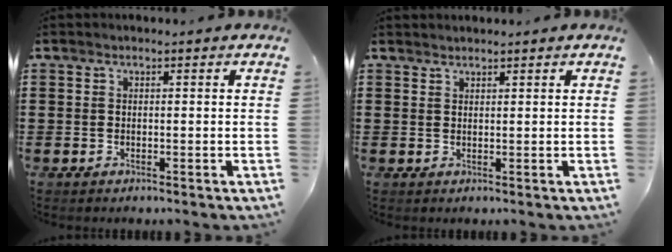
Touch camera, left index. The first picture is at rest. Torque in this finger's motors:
{"motor_torque": [0.12, 0.13, -0.01, 0.02]}